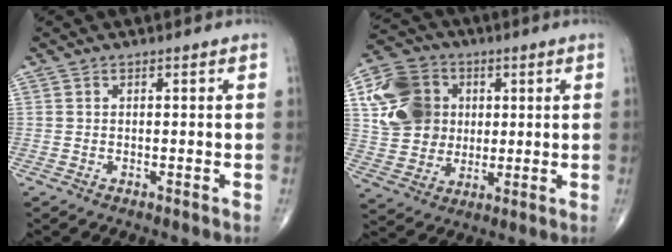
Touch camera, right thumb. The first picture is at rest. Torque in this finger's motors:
{"motor_torque": [0.14, 0.17, 0.58, 0.47, 0.08]}